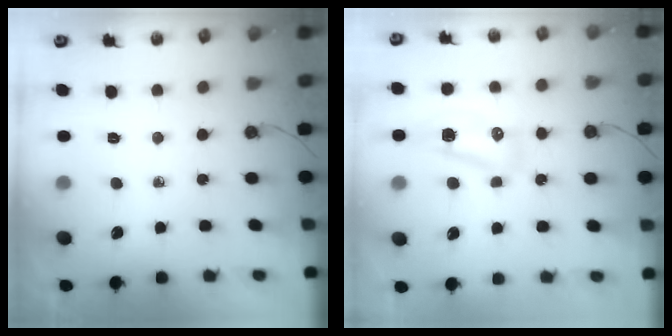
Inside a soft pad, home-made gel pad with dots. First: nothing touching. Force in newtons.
{"total": 8.8, "press": 8.5, "slide": 2.2}